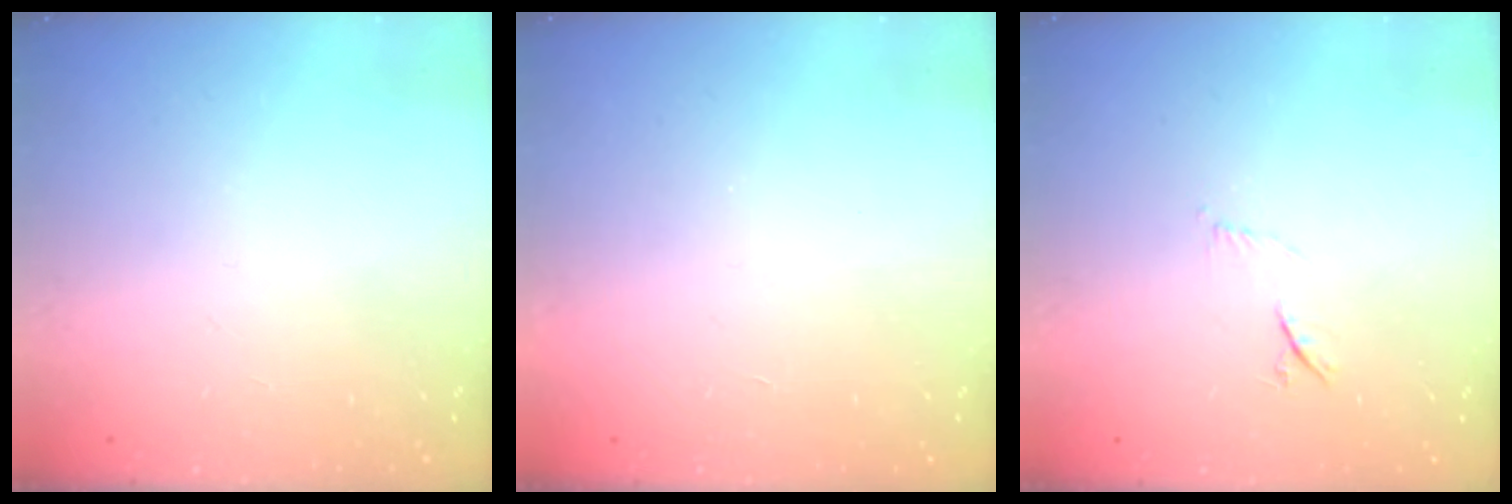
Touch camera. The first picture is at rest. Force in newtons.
{"total": 1.6, "press": 1.6, "slide": 0.1}
{"total": 4.7, "press": 4.6, "slide": 1.2}